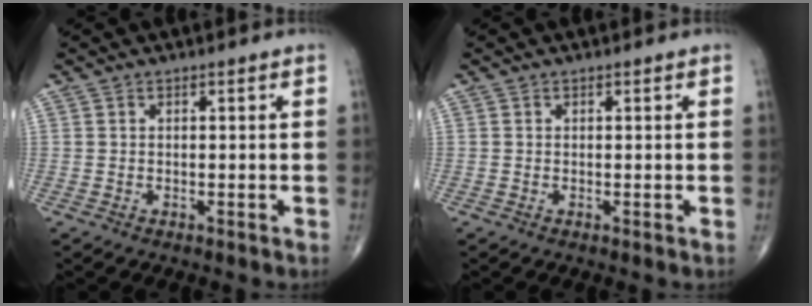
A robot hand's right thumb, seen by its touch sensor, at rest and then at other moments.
{"total": 0.0}